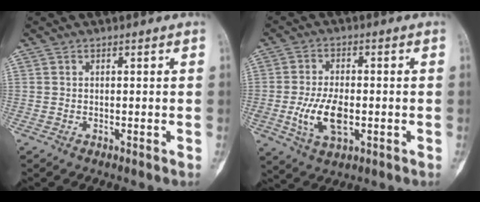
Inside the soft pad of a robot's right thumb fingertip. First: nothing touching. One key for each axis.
{"total": 9.2, "fx": -1.7, "fy": 4.8, "fz": 7.6, "tx": -0.144, "ty": 0.000, "tz": -0.026}